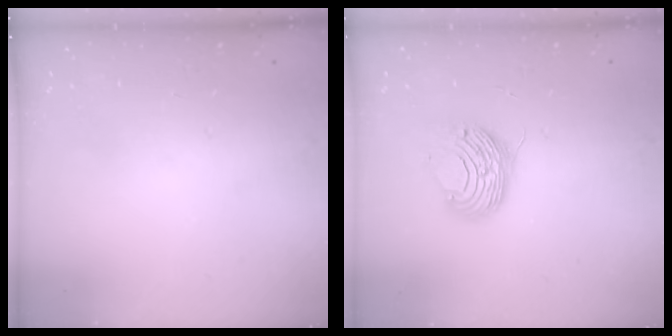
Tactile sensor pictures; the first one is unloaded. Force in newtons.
{"total": 10.1, "press": 10.1, "slide": 0.7}